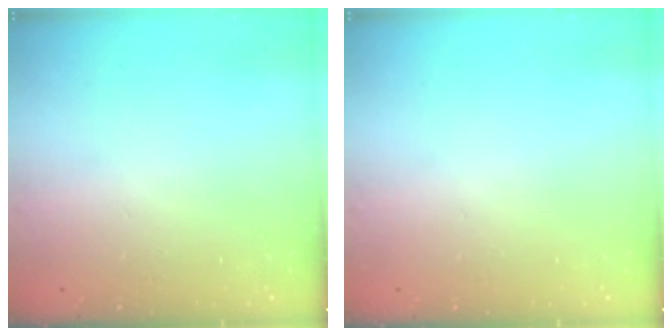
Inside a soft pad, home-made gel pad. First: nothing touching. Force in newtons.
{"total": 0.0}